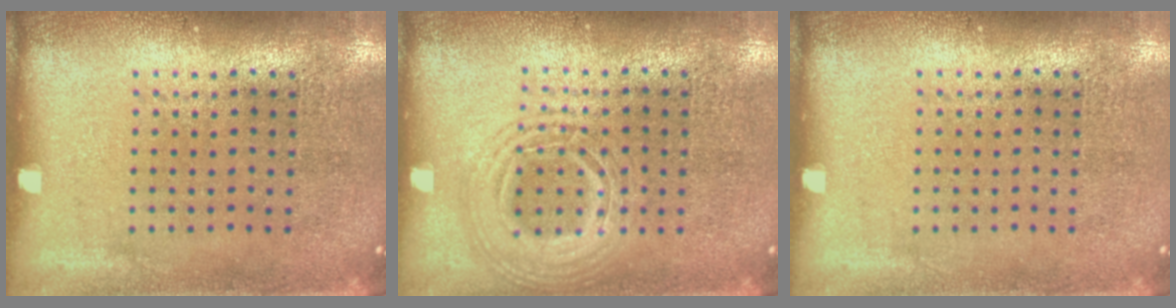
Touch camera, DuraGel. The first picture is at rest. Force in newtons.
{"total": 2.5, "press": 2.5, "slide": 0.3}
{"total": 0.0}